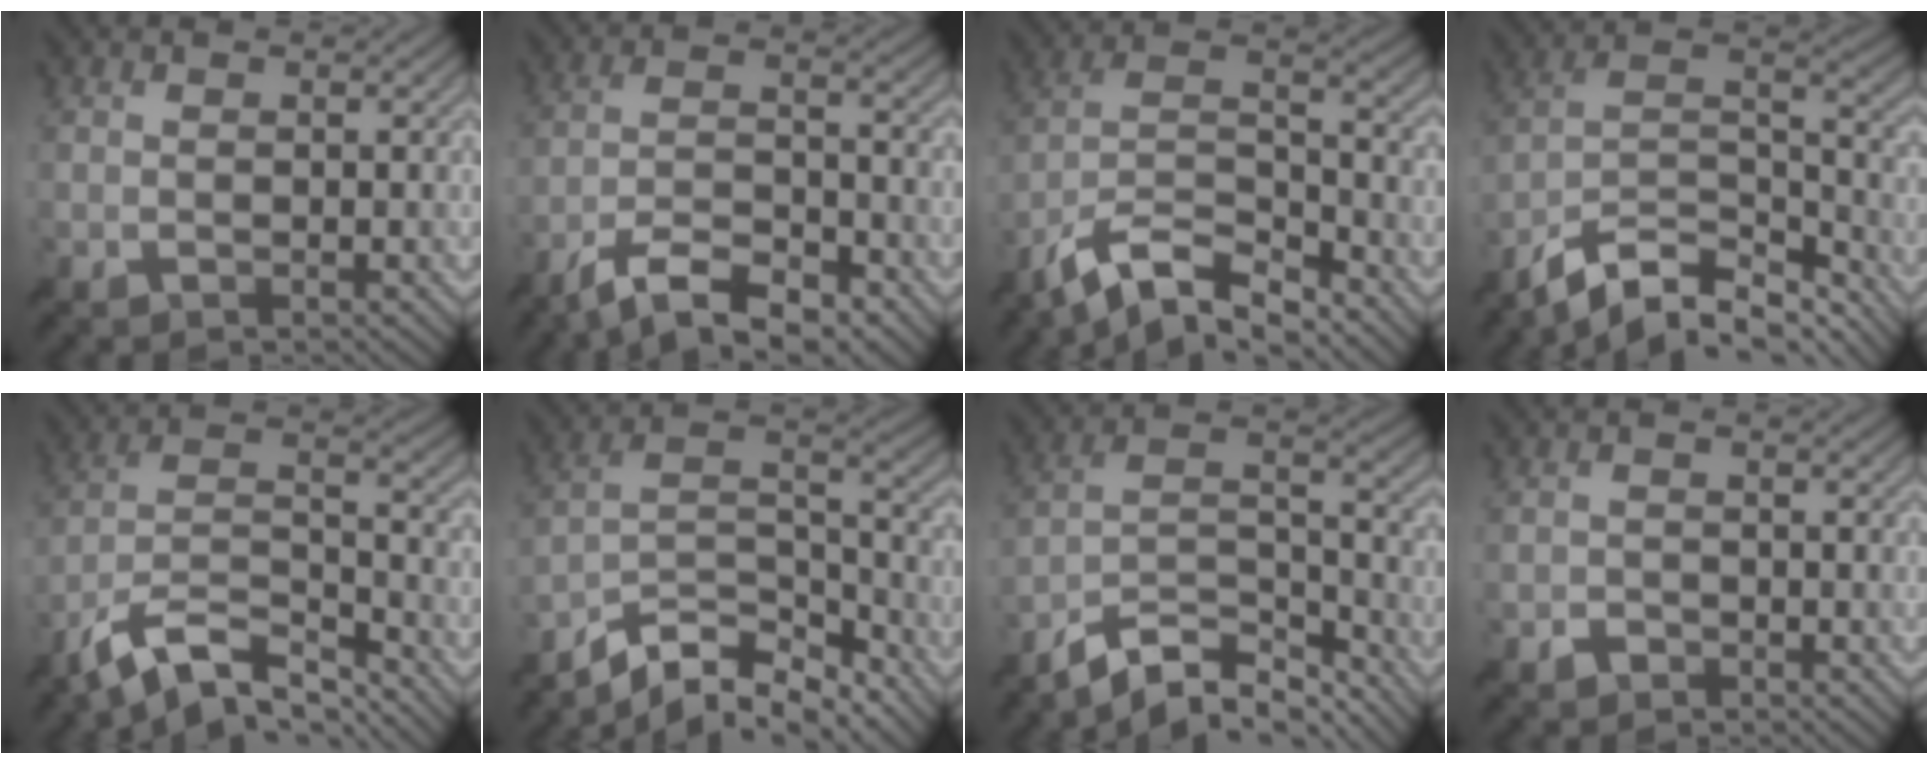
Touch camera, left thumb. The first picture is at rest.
{"total": 9.7, "force": [-7.4, 2.7, 5.6], "torque": [-0.102, 0.002, -0.142]}
{"total": 11.2, "force": [-8.9, 3.0, 6.1], "torque": [-0.115, 0.007, -0.179]}
{"total": 12.9, "force": [-10.0, 4.3, 6.8], "torque": [-0.148, -0.003, -0.176]}
{"total": 11.3, "force": [-8.6, 3.4, 6.6], "torque": [-0.125, 0.002, -0.169]}
{"total": 11.2, "force": [-9.1, 3.6, 5.5], "torque": [-0.104, 0.004, -0.169]}
{"total": 10.6, "force": [-8.8, 2.9, 5.3], "torque": [-0.099, 0.004, -0.166]}
{"total": 1.3, "force": [-1.0, 0.8, 0.2], "torque": [0.003, 0.002, -0.022]}